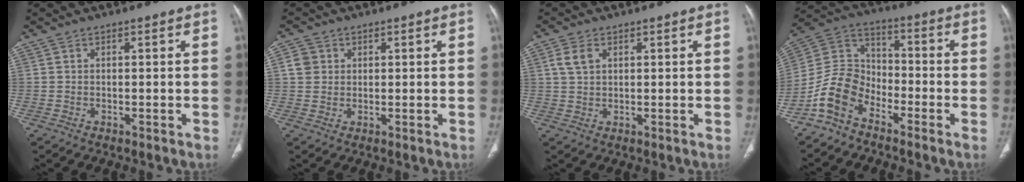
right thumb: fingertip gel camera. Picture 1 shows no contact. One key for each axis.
{"total": 3.2, "fx": 0.7, "fy": 2.9, "fz": 1.1, "tx": -0.007, "ty": 0.003, "tz": 0.012}
{"total": 3.3, "fx": 1.1, "fy": 2.2, "fz": 2.2, "tx": -0.048, "ty": 0.007, "tz": 0.025}
{"total": 9.9, "fx": -6.6, "fy": 6.1, "fz": 4.2, "tx": -0.077, "ty": 0.063, "tz": -0.146}